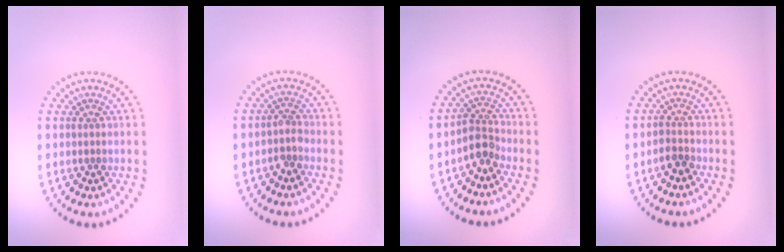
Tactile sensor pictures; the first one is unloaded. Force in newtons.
{"total": 1.7, "press": 1.3, "slide": 1.1}
{"total": 2.4, "press": 1.9, "slide": 1.5}
{"total": 1.6, "press": 1.2, "slide": 1.0}